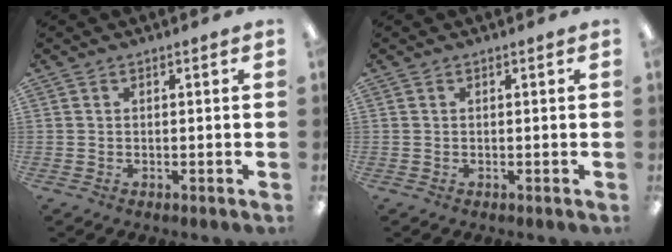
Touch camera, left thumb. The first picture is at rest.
{"total": 0.0}